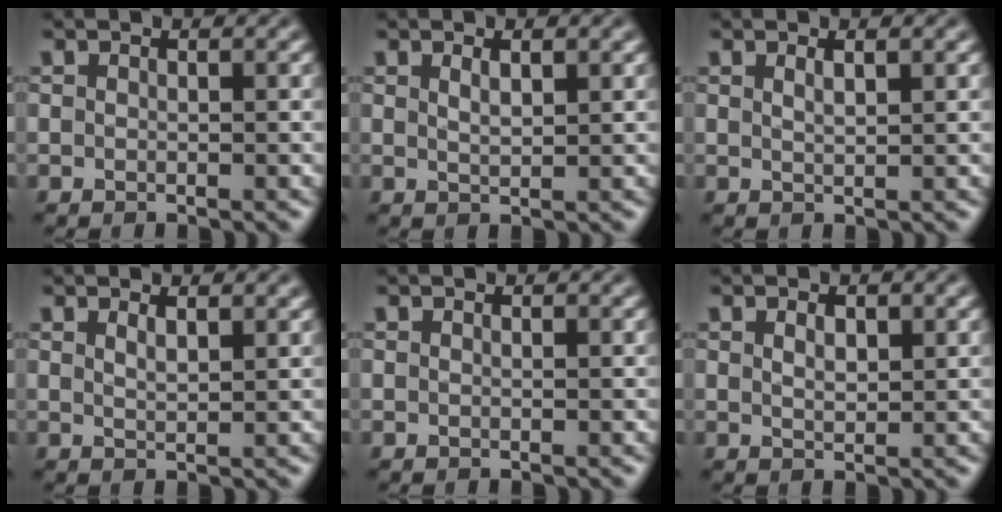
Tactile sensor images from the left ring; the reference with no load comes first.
{"total": 1.6, "force": [0.9, 0.5, 1.2], "torque": [-0.018, 0.000, 0.016]}
{"total": 1.3, "force": [0.8, 0.4, 1.0], "torque": [-0.011, 0.003, 0.011]}
{"total": 1.5, "force": [1.0, 0.4, 0.9], "torque": [-0.011, 0.001, 0.017]}
{"total": 0.0}
{"total": 1.7, "force": [0.8, 0.8, 1.3], "torque": [-0.024, -0.001, 0.017]}